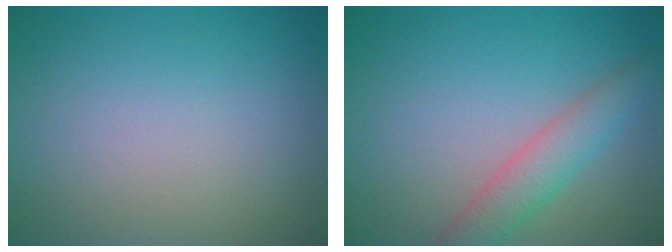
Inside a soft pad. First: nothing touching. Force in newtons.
{"total": 3.4, "press": 3.4, "slide": 0.3}